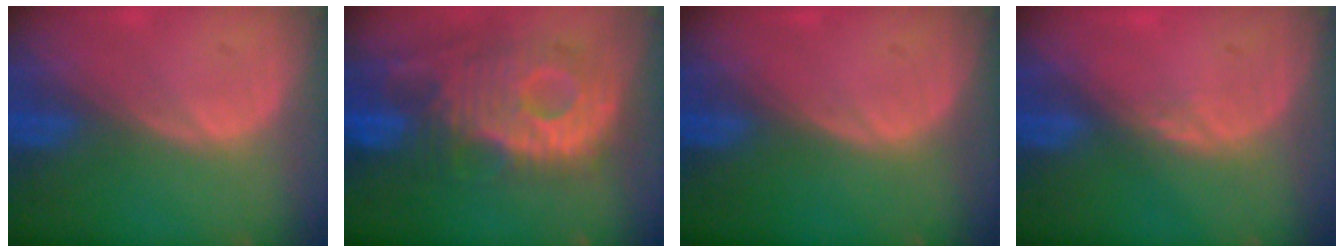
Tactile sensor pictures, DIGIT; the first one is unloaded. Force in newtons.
{"total": 12.2, "press": 10.8, "slide": 5.6}
{"total": 0.0}
{"total": 1.1, "press": 1.0, "slide": 0.5}